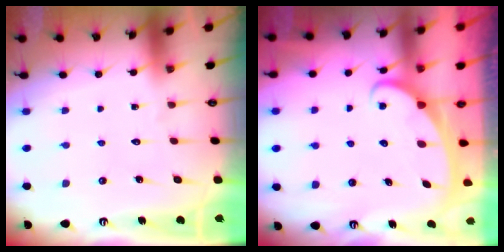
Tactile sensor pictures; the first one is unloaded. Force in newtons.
{"total": 2.4, "press": 2.4, "slide": 0.3}